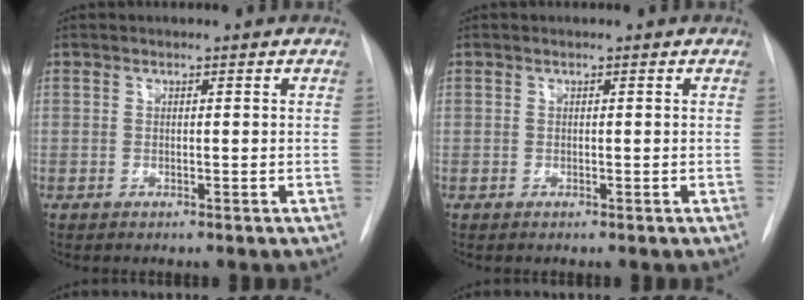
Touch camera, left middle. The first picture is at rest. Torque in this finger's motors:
{"motor_torque": [0.51, -0.67, -0.03, -0.01]}